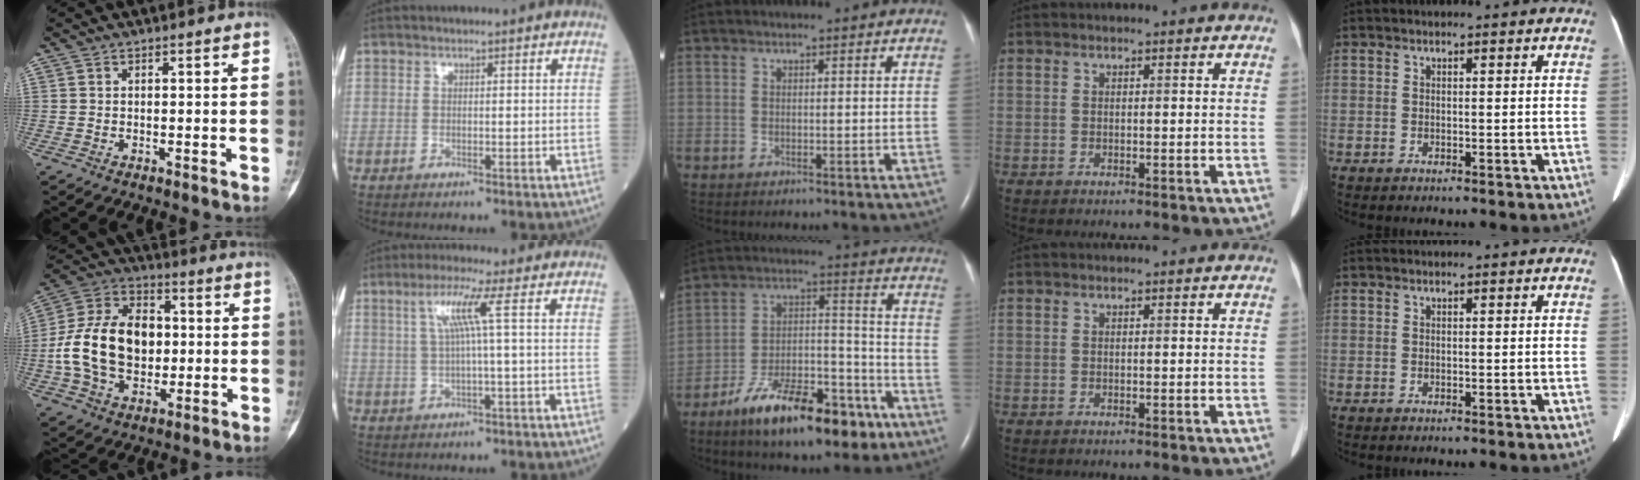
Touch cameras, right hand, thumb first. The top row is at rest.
{"thumb": {"total": 19.4, "force": [-0.5, 13.5, 13.9], "torque": [-0.237, 0.028, -0.007]}, "index": {"total": 5.3, "force": [1.4, -1.1, 5.0], "torque": [-0.102, 0.011, 0.031]}, "middle": {"total": 18.5, "force": [-11.8, 6.4, 12.7], "torque": [-0.192, 0.024, -0.192]}}